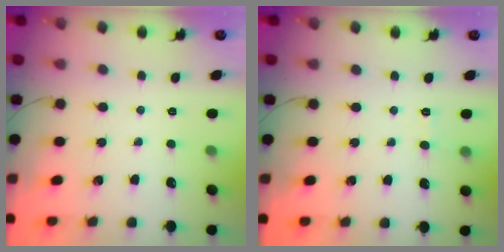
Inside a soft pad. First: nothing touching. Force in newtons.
{"total": 4.3, "press": 4.2, "slide": 1.2}